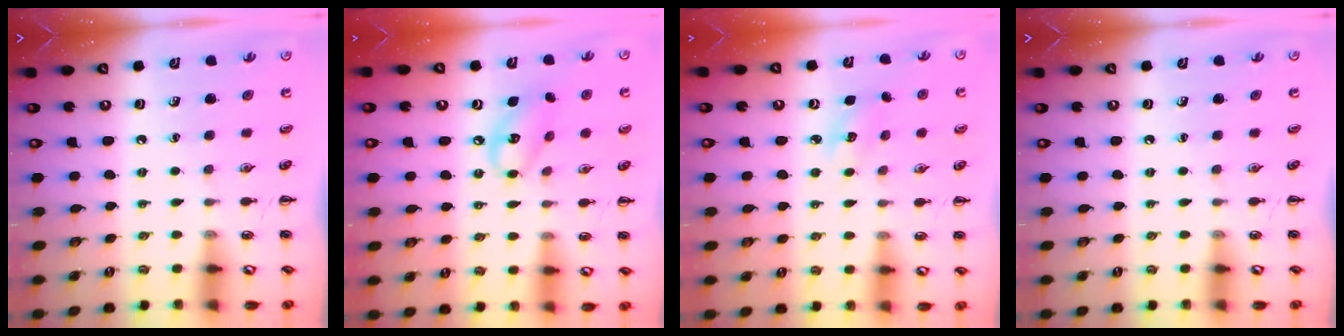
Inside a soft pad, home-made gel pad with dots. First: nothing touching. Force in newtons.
{"total": 9.4, "press": 9.2, "slide": 1.6}
{"total": 3.6, "press": 3.4, "slide": 1.0}
{"total": 0.0}